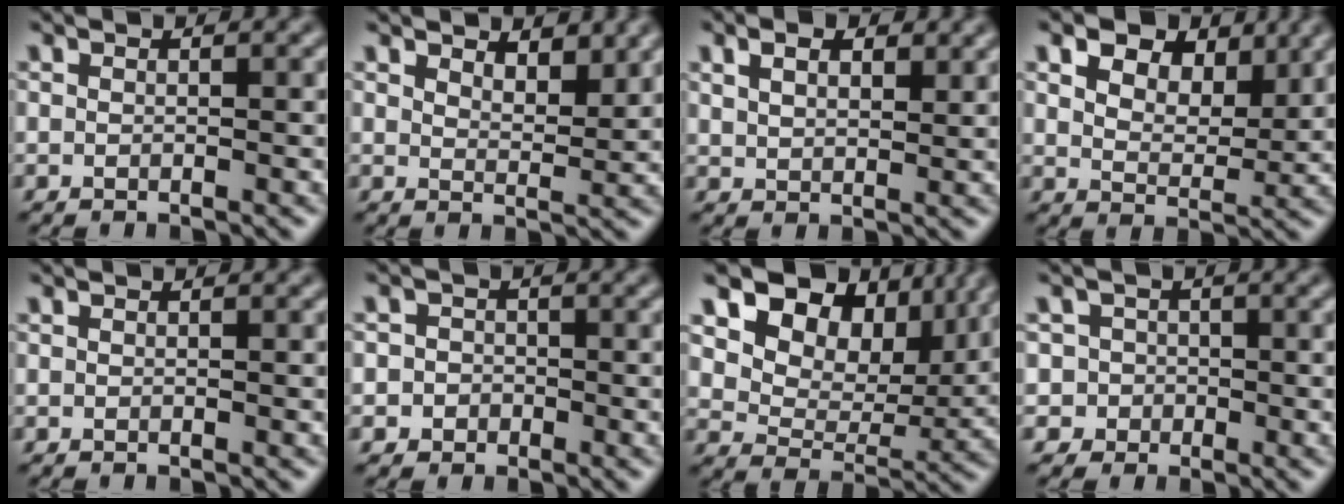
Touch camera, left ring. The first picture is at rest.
{"total": 3.0, "force": [2.5, 0.9, 1.3], "torque": [-0.025, -0.005, 0.037]}
{"total": 3.3, "force": [2.0, 1.7, 2.0], "torque": [-0.036, -0.002, 0.037]}
{"total": 8.4, "force": [5.2, 4.6, 4.7], "torque": [-0.082, 0.012, 0.071]}
{"total": 0.0}
{"total": 2.5, "force": [-0.5, 2.4, 0.4], "torque": [0.025, 0.011, -0.030]}
{"total": 12.0, "force": [6.8, 7.5, 6.4], "torque": [-0.124, 0.011, 0.109]}
{"total": 3.3, "force": [-0.4, 3.3, 0.2], "torque": [0.026, 0.013, -0.024]}